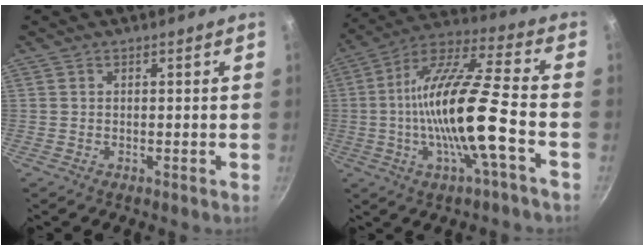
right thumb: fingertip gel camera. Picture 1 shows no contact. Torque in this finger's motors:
{"motor_torque": [2.82, 2.19, 2.31, -0.45, 0.62]}